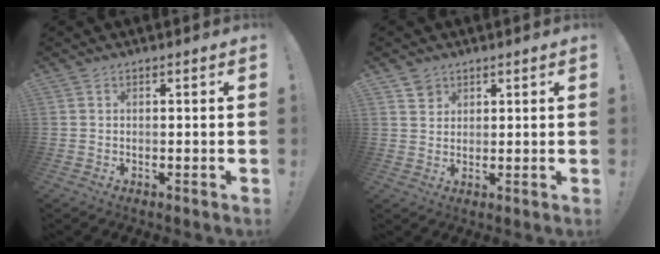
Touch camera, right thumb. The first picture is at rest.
{"total": 3.3, "force": [2.3, 2.4, 0.4], "torque": [0.001, -0.013, 0.041]}